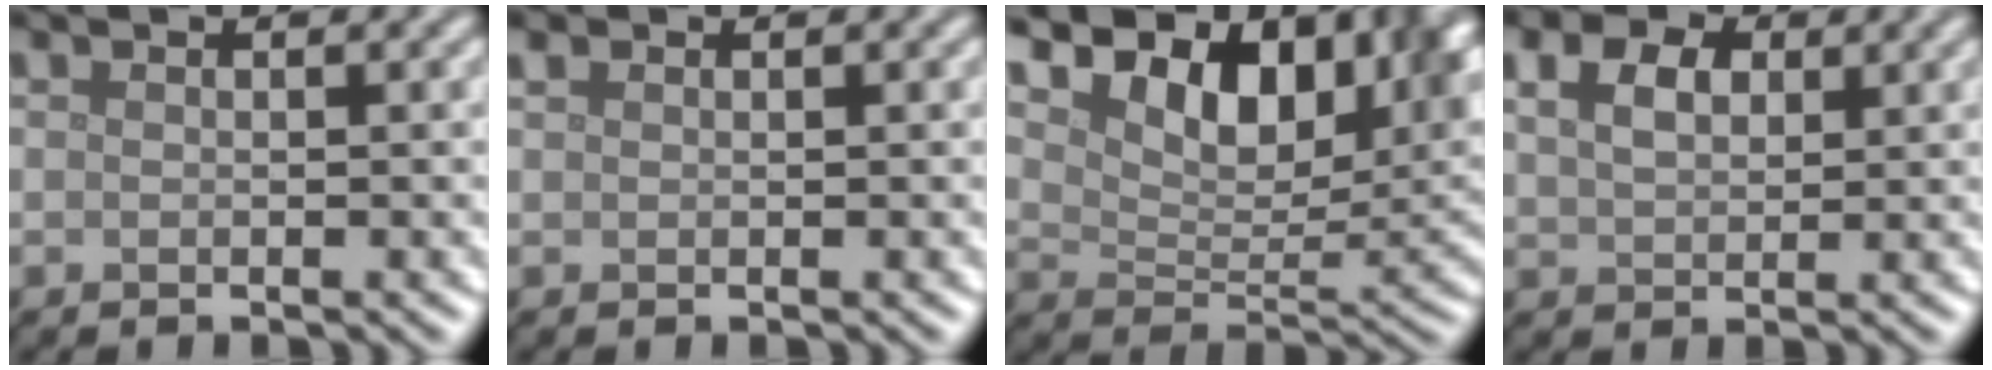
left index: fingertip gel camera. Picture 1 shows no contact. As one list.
[{"total": 0.6, "force": [0.5, 0.3, 0.2], "torque": [-0.002, 0.003, 0.010]}, {"total": 13.2, "force": [7.7, 6.9, 8.3], "torque": [-0.132, 0.015, 0.130]}, {"total": 4.0, "force": [1.8, 2.5, 2.5], "torque": [-0.050, 0.013, 0.024]}]